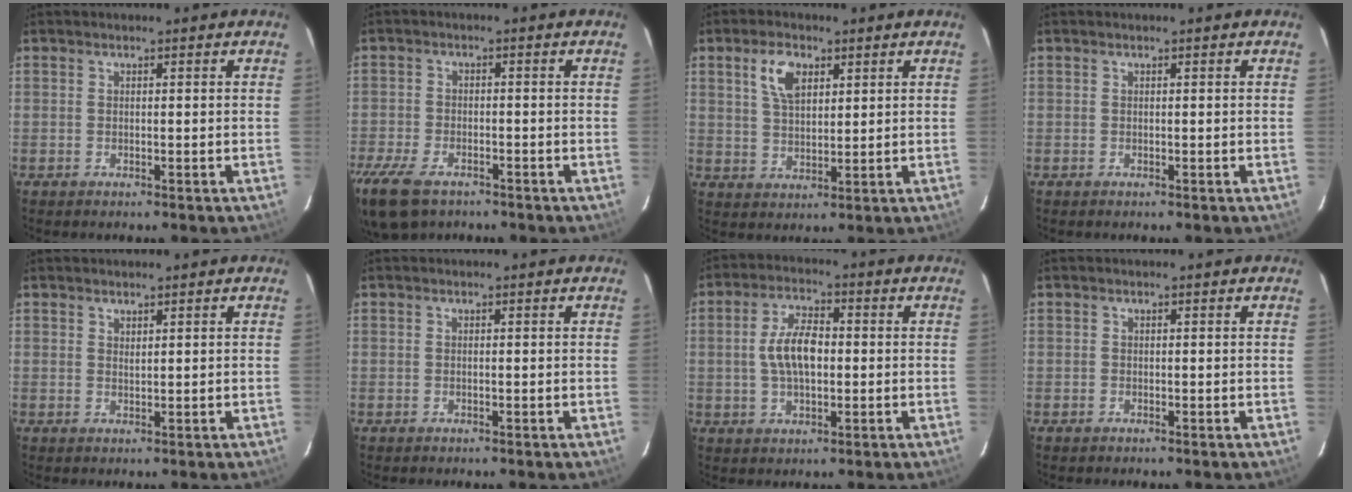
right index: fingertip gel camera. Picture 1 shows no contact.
{"total": 11.7, "force": [-8.1, 5.8, 6.3], "torque": [-0.171, -0.034, -0.148]}
{"total": 6.5, "force": [3.0, 3.5, 4.5], "torque": [-0.086, 0.011, 0.059]}
{"total": 0.0}
{"total": 0.9, "force": [0.8, 0.2, 0.3], "torque": [-0.004, 0.000, 0.016]}
{"total": 0.0}
{"total": 8.1, "force": [0.0, 4.1, 7.0], "torque": [-0.135, 0.012, 0.003]}
{"total": 0.0}